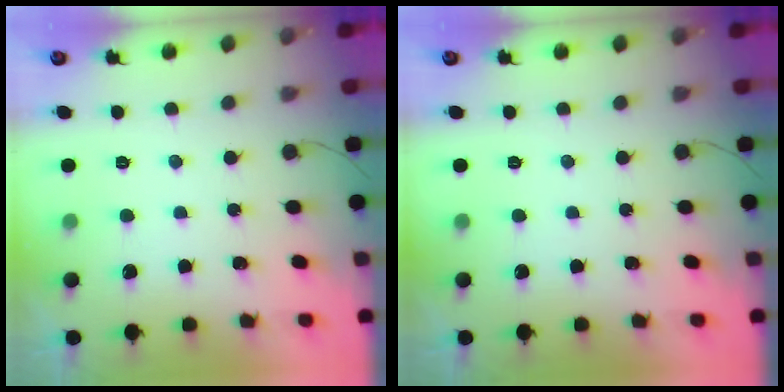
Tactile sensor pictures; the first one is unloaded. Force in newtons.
{"total": 0.0}